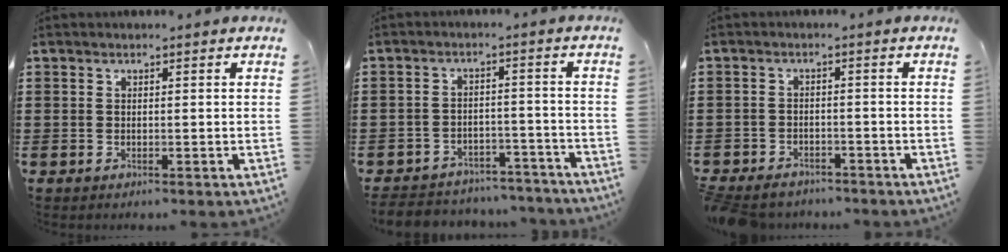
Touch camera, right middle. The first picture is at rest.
{"total": 4.5, "force": [-4.4, 0.8, 0.2], "torque": [-0.005, 0.011, -0.093]}
{"total": 3.0, "force": [-2.9, 0.7, 0.1], "torque": [-0.015, 0.001, -0.065]}